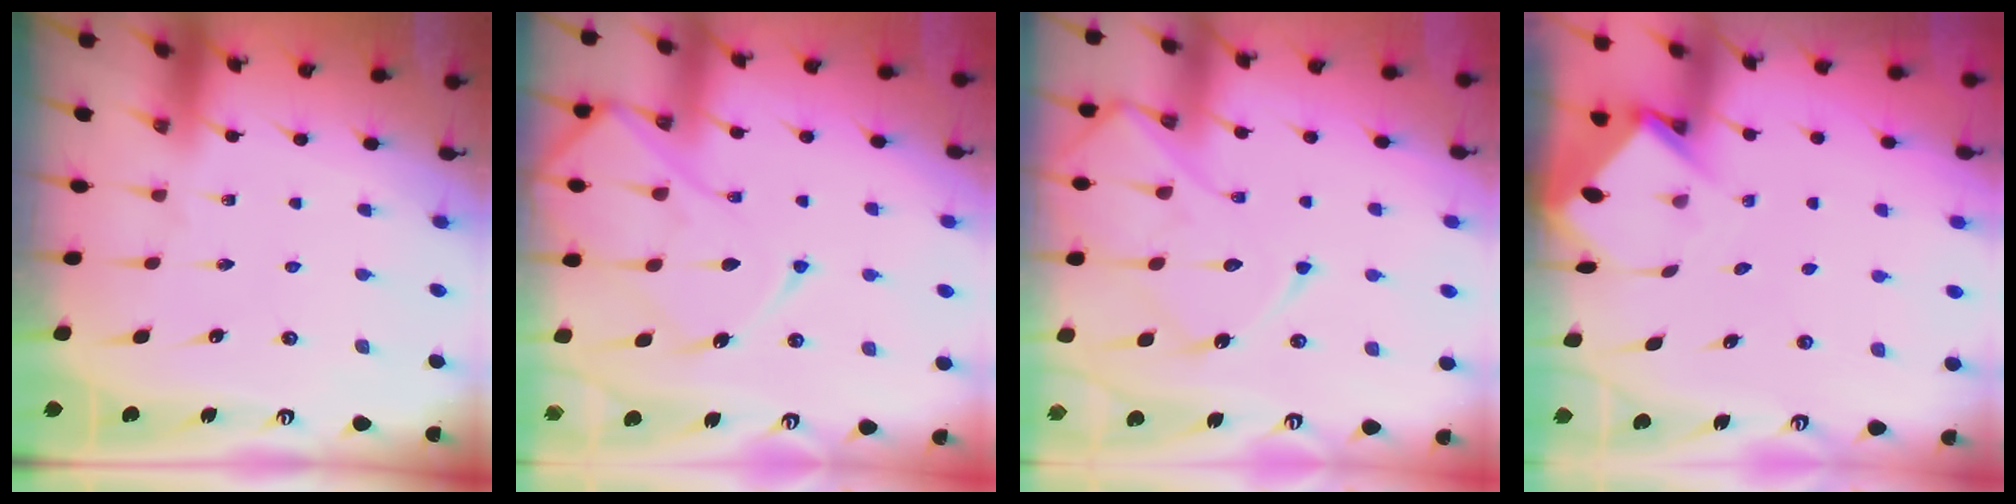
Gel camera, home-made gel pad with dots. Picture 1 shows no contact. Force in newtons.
{"total": 14.6, "press": 14.6, "slide": 1.3}
{"total": 14.4, "press": 14.3, "slide": 1.2}
{"total": 4.2, "press": 4.2, "slide": 0.4}